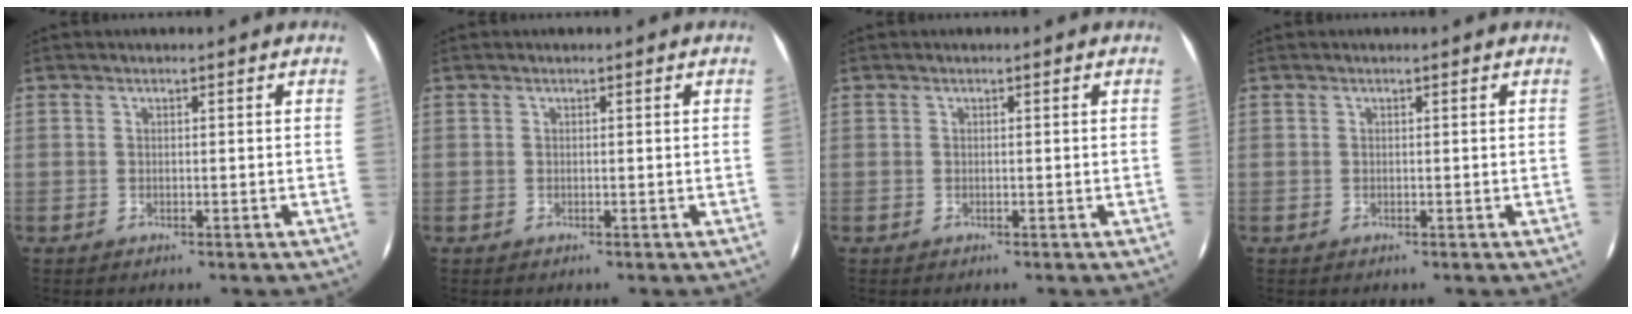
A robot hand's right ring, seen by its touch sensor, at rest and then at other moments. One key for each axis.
{"total": 0.0}
{"total": 0.0}
{"total": 0.0}